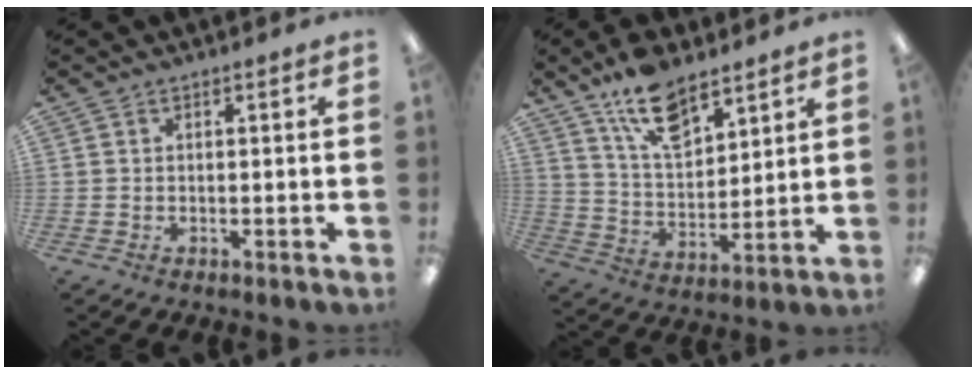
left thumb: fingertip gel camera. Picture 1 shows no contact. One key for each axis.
{"total": 13.4, "fx": 9.4, "fy": 6.4, "fz": 7.1, "tx": -0.121, "ty": -0.042, "tz": 0.171}